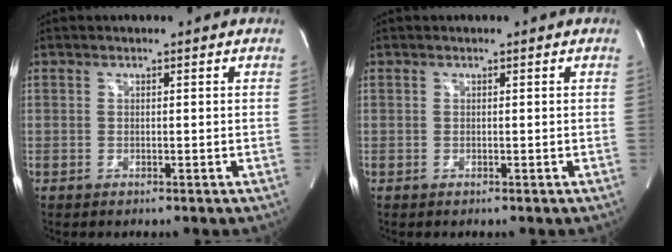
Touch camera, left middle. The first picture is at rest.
{"total": 0.0}